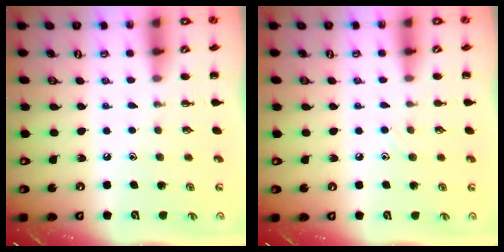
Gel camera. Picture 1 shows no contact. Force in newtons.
{"total": 4.0, "press": 3.7, "slide": 1.6}